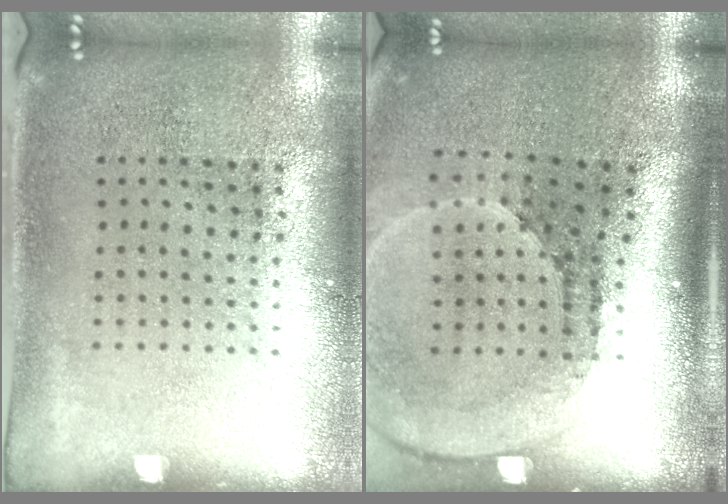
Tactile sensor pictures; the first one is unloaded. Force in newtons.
{"total": 2.7, "press": 1.8, "slide": 1.9}